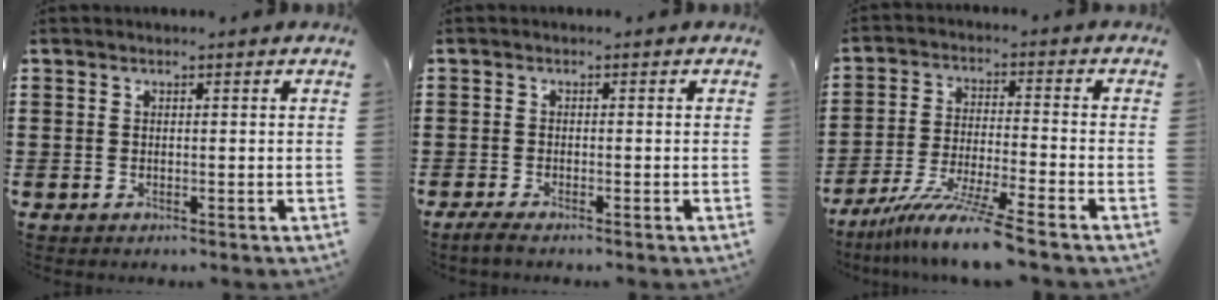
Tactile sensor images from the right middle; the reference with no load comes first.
{"total": 1.3, "force": [-1.0, 0.1, 0.8], "torque": [-0.021, -0.005, -0.021]}
{"total": 9.0, "force": [-7.6, -0.5, 4.9], "torque": [-0.096, -0.013, -0.148]}